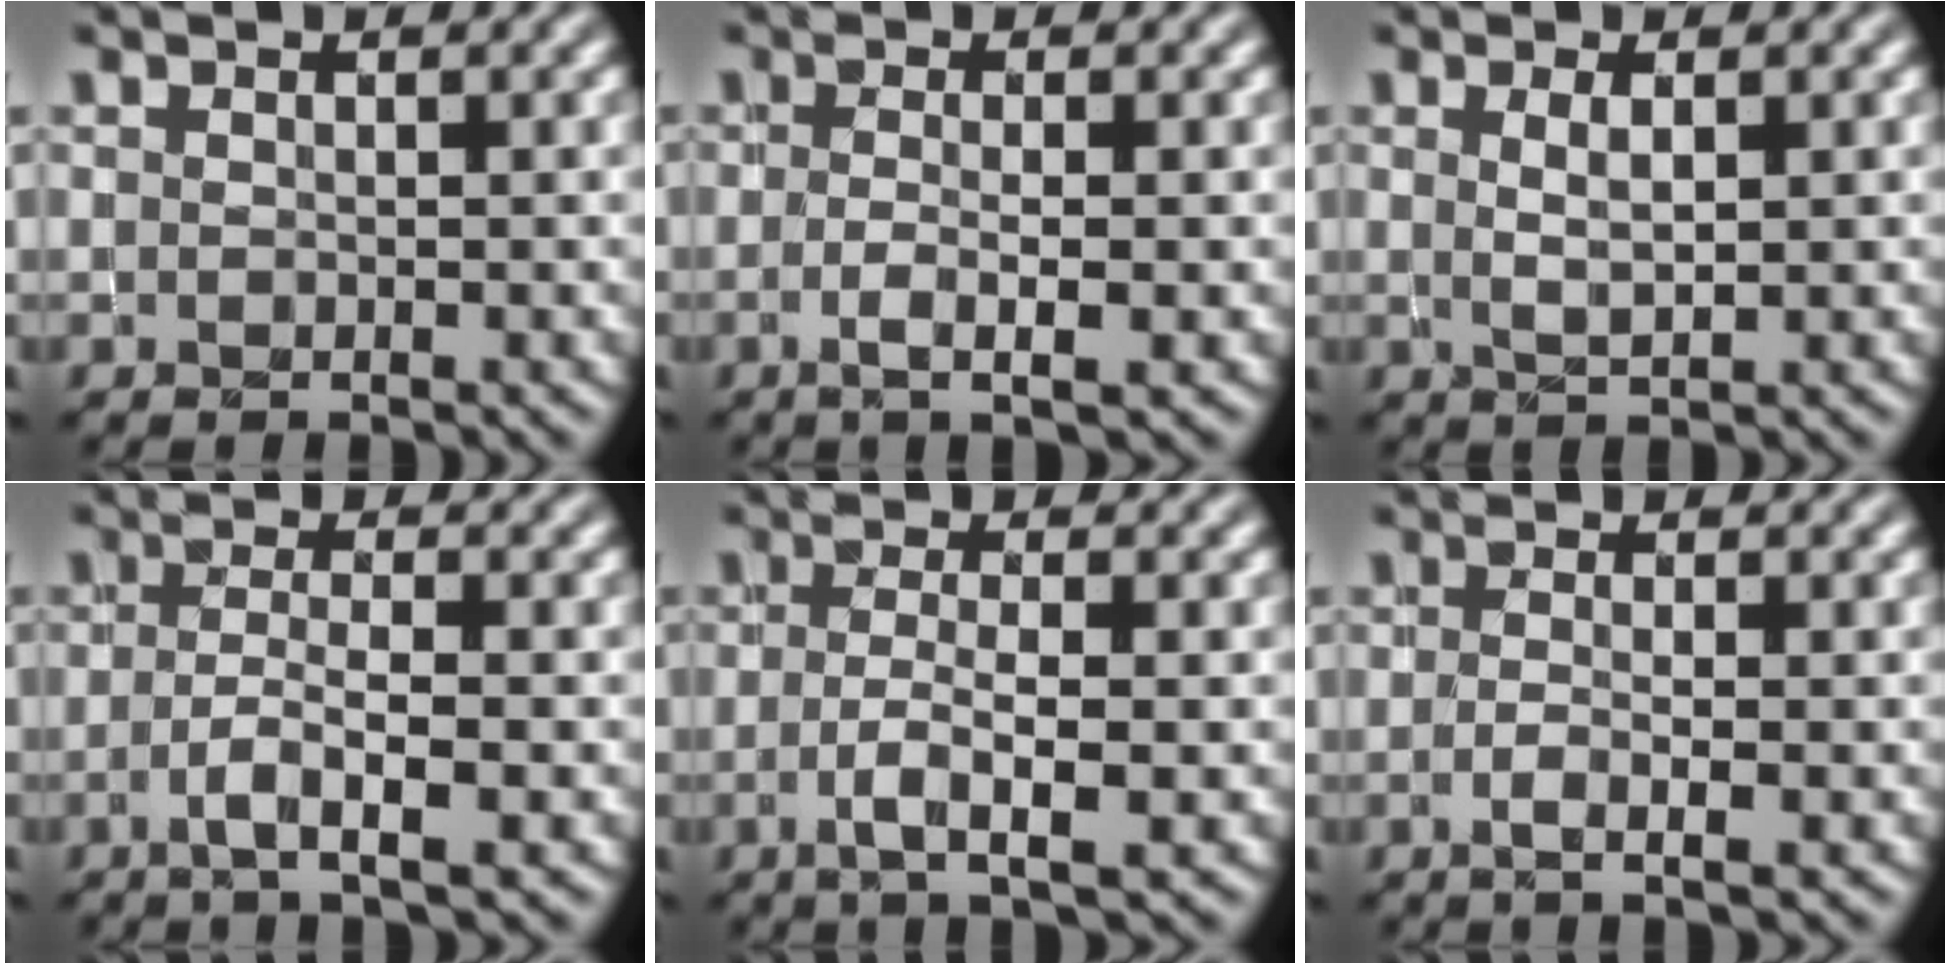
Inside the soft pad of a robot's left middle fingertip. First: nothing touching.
{"total": 2.6, "force": [-0.5, 0.7, 2.4], "torque": [-0.044, -0.007, -0.011]}
{"total": 1.7, "force": [0.6, 0.5, 1.6], "torque": [-0.029, -0.003, 0.013]}
{"total": 3.3, "force": [-1.2, 0.7, 3.1], "torque": [-0.058, -0.001, -0.025]}
{"total": 3.7, "force": [-0.9, 0.8, 3.4], "torque": [-0.066, -0.003, -0.017]}
{"total": 2.0, "force": [-0.5, 0.5, 1.8], "torque": [-0.033, -0.007, -0.013]}